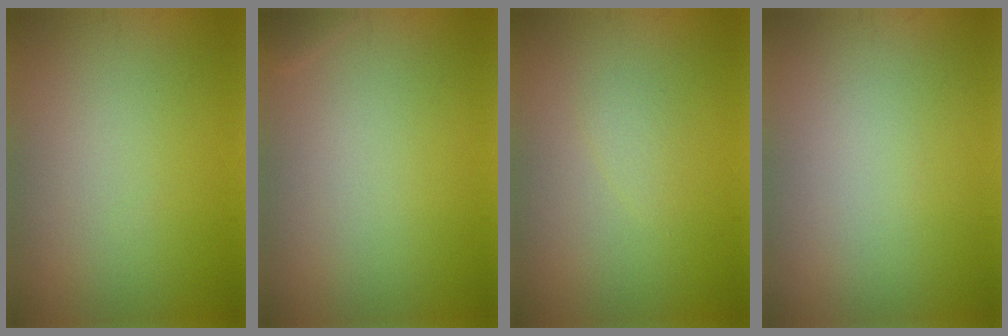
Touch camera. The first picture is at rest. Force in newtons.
{"total": 0.5, "press": 0.5, "slide": 0.1}
{"total": 0.9, "press": 0.9, "slide": 0.2}
{"total": 0.0}